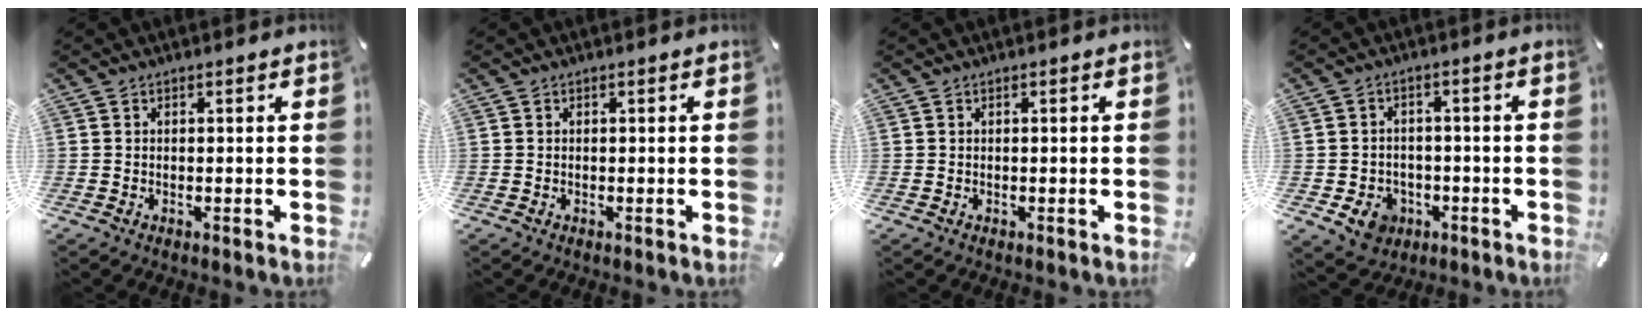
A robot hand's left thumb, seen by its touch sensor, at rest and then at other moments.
{"total": 0.0}
{"total": 0.0}
{"total": 6.8, "force": [-2.8, 5.7, 2.3], "torque": [-0.042, 0.013, -0.053]}